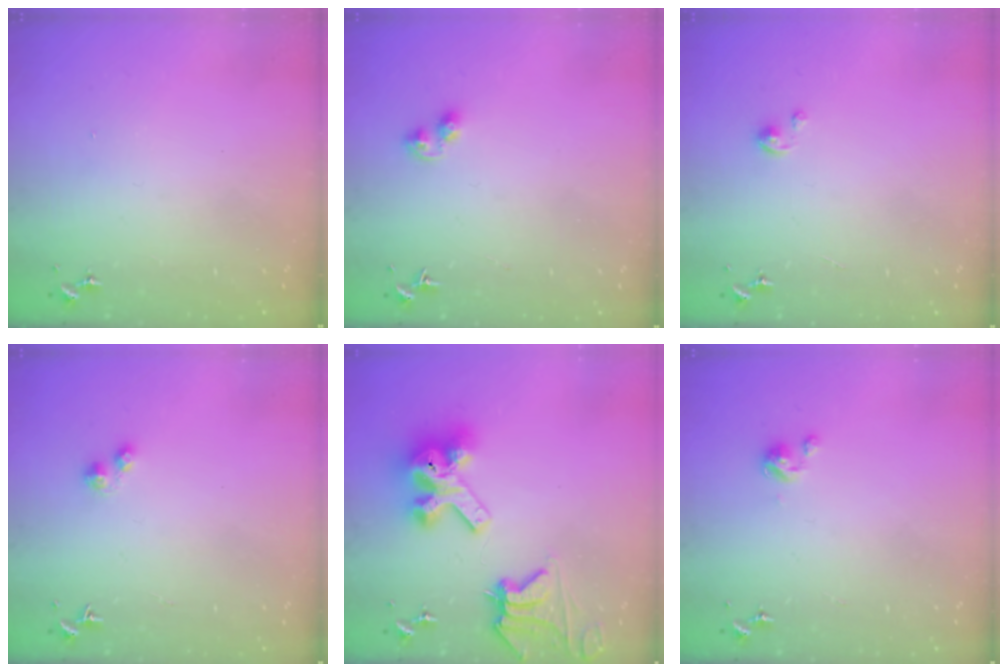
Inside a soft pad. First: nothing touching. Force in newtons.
{"total": 3.5, "press": 3.5, "slide": 0.4}
{"total": 1.1, "press": 1.1, "slide": 0.3}
{"total": 2.1, "press": 2.1, "slide": 0.4}
{"total": 15.5, "press": 15.4, "slide": 2.1}
{"total": 2.7, "press": 2.7, "slide": 0.3}